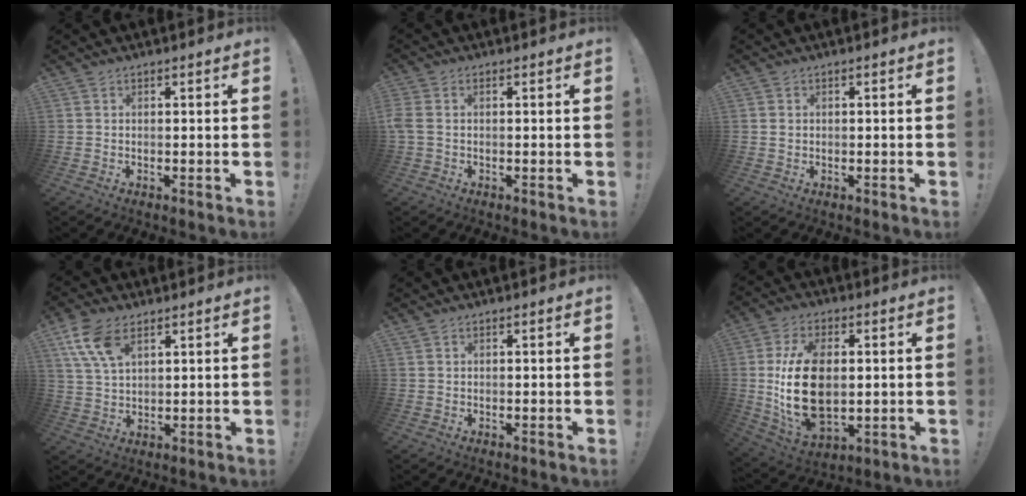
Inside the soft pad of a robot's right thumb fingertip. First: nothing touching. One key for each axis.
{"total": 2.6, "fx": 0.0, "fy": 1.5, "fz": 2.2, "tx": -0.049, "ty": 0.002, "tz": 0.002}
{"total": 1.1, "fx": 0.3, "fy": 1.0, "fz": 0.2, "tx": -0.004, "ty": 0.006, "tz": 0.006}
{"total": 11.1, "fx": 5.9, "fy": 6.2, "fz": 7.0, "tx": -0.133, "ty": -0.014, "tz": 0.115}
{"total": 0.7, "fx": 0.5, "fy": 0.5, "fz": 0.2, "tx": -0.007, "ty": 0.003, "tz": 0.010}
{"total": 19.9, "fx": 1.2, "fy": 12.1, "fz": 15.7, "tx": -0.298, "ty": -0.010, "tz": 0.027}